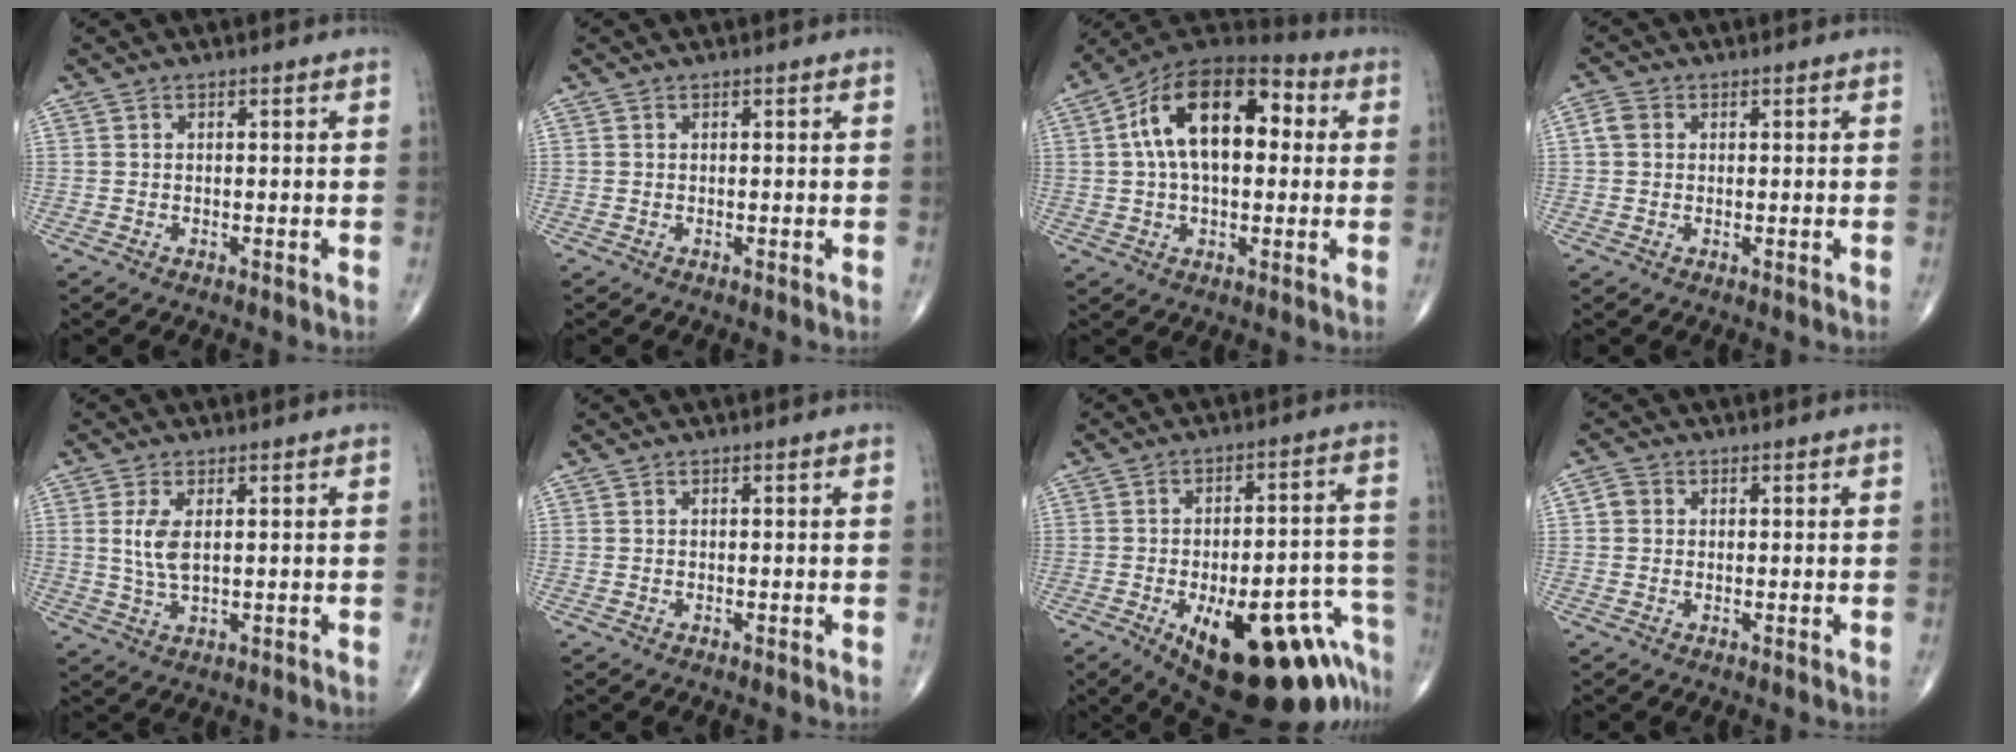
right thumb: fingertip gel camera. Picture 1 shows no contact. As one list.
[{"total": 0.0}, {"total": 18.6, "force": [3.2, 10.4, 15.1], "torque": [-0.236, 0.033, 0.041]}, {"total": 2.6, "force": [0.4, 2.2, 1.3], "torque": [-0.025, 0.008, 0.004]}, {"total": 5.0, "force": [1.0, 2.2, 4.4], "torque": [-0.095, -0.009, 0.026]}, {"total": 0.0}, {"total": 26.7, "force": [-14.2, 10.3, 20.2], "torque": [-0.168, 0.068, -0.178]}, {"total": 2.2, "force": [0.2, 2.1, 0.9], "torque": [-0.009, 0.005, 0.001]}]